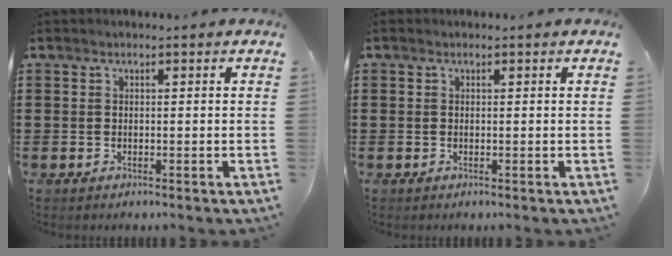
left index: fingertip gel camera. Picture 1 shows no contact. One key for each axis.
{"total": 0.0}